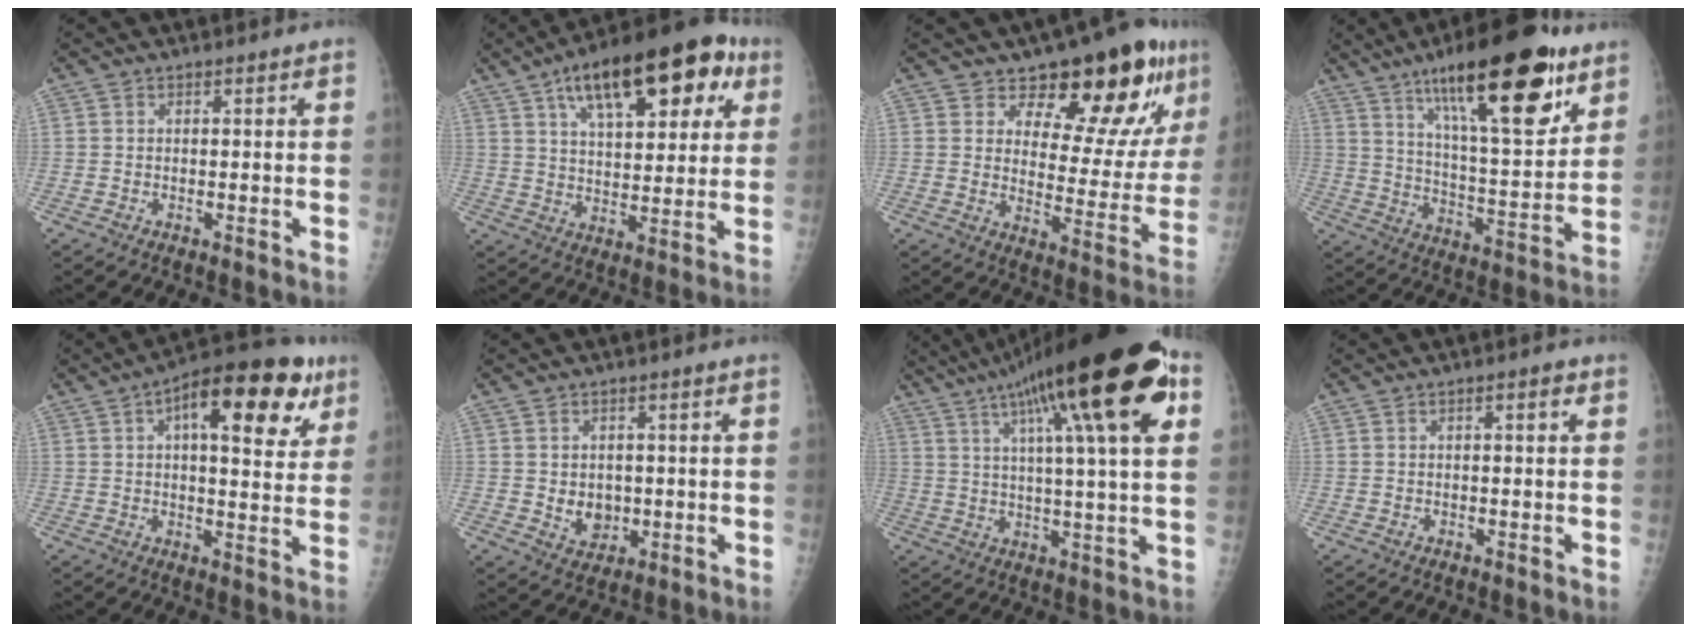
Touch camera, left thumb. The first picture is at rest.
{"total": 22.2, "force": [10.3, 9.7, 17.1], "torque": [-0.228, -0.002, 0.159]}
{"total": 18.3, "force": [11.6, 7.8, 11.8], "torque": [-0.098, -0.078, 0.161]}
{"total": 25.6, "force": [14.7, 7.4, 19.6], "torque": [-0.282, -0.054, 0.239]}
{"total": 19.0, "force": [8.0, 7.9, 15.4], "torque": [-0.187, 0.002, 0.107]}
{"total": 5.1, "force": [-0.1, 4.1, 2.9], "torque": [-0.022, -0.004, 0.011]}
{"total": 25.9, "force": [11.2, 4.9, 22.9], "torque": [-0.358, 0.011, 0.169]}
{"total": 1.9, "force": [0.6, 0.4, 1.7], "torque": [-0.025, 0.003, 0.009]}